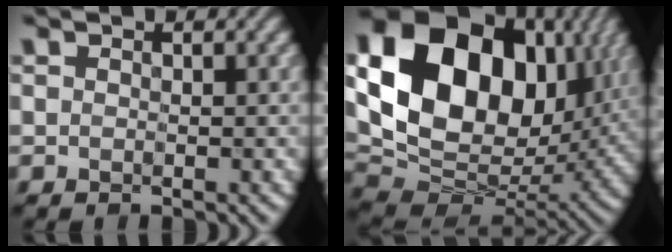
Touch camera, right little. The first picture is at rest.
{"total": 19.5, "force": [5.2, 13.8, 12.8], "torque": [-0.257, 0.014, 0.105]}